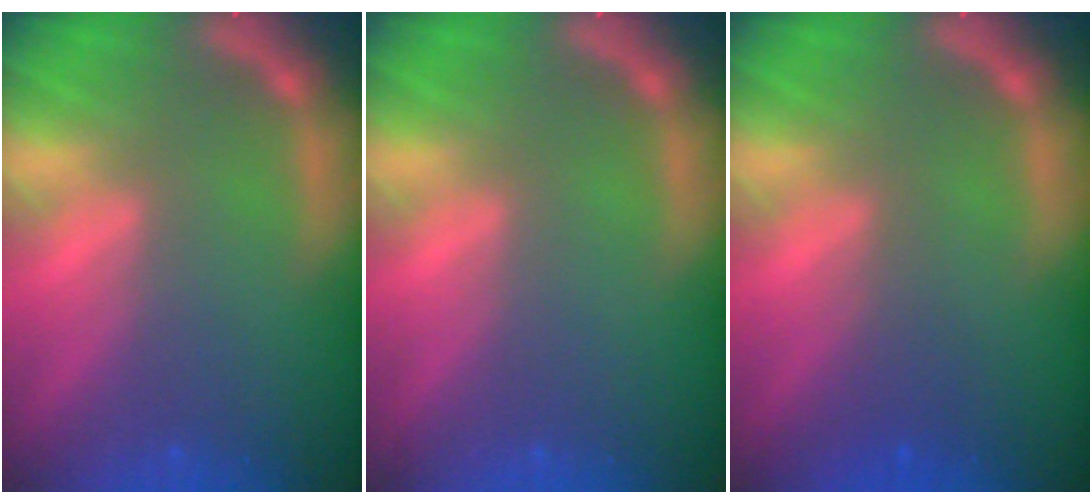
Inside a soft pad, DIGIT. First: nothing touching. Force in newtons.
{"total": 0.0}
{"total": 1.5}